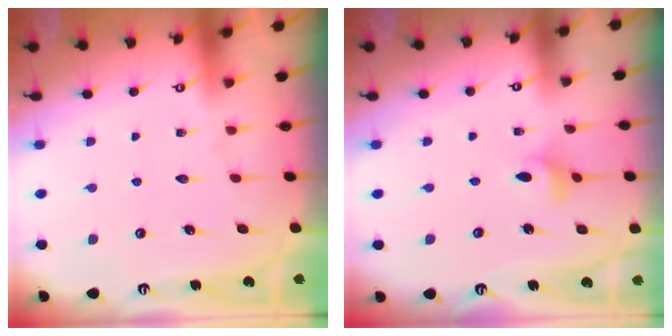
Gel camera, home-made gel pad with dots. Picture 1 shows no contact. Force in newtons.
{"total": 3.0, "press": 3.0, "slide": 0.2}